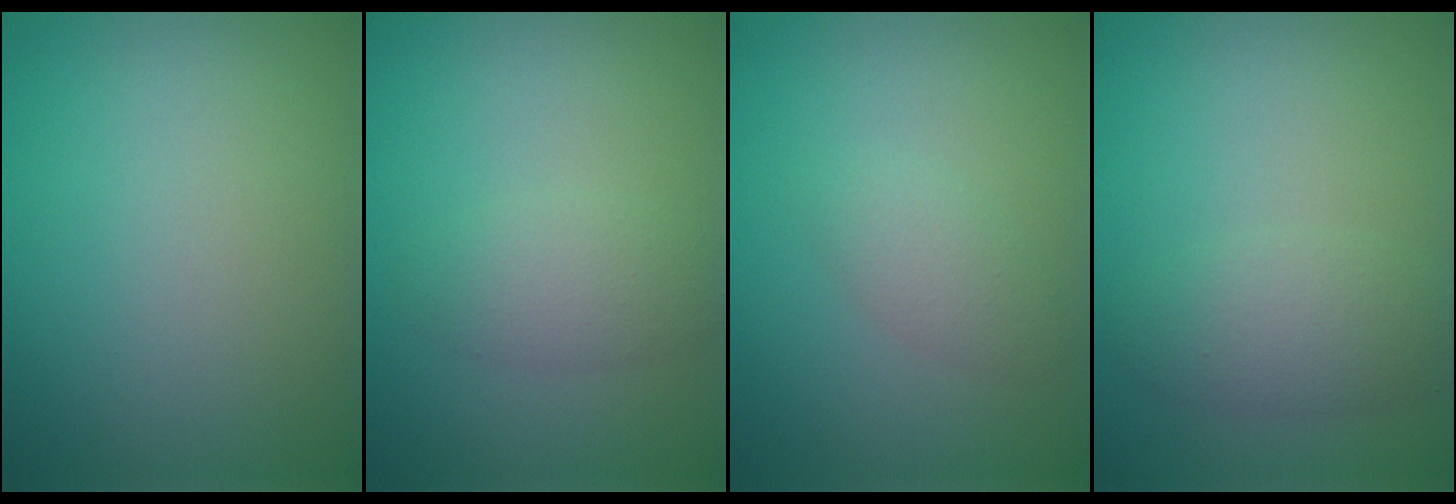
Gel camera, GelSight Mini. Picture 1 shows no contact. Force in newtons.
{"total": 2.6, "press": 2.6, "slide": 0.1}
{"total": 1.8, "press": 1.8, "slide": 0.1}
{"total": 3.2, "press": 3.2, "slide": 0.2}